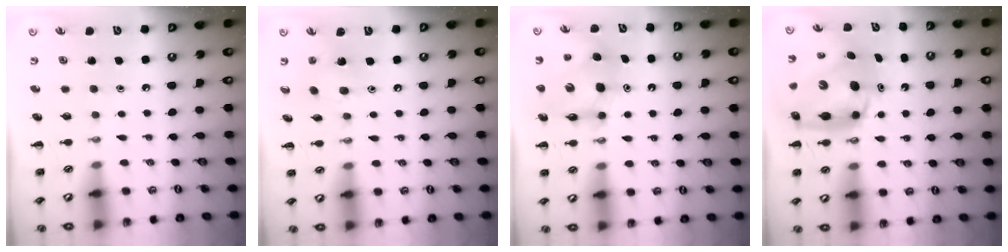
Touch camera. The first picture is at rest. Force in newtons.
{"total": 6.6, "press": 6.4, "slide": 1.6}
{"total": 7.3, "press": 7.3, "slide": 0.3}
{"total": 10.3, "press": 10.0, "slide": 2.7}